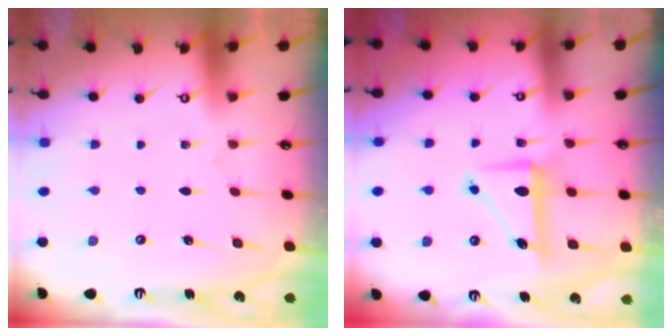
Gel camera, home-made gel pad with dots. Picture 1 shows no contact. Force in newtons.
{"total": 7.8, "press": 7.7, "slide": 1.2}